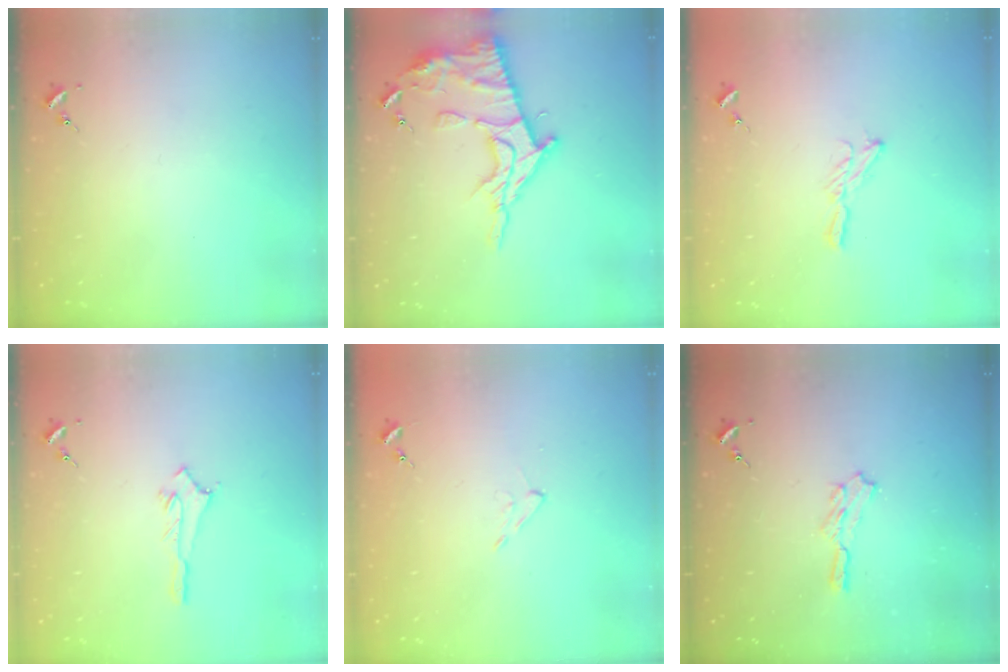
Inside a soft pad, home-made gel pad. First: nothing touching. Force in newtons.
{"total": 16.7, "press": 16.7, "slide": 1.6}
{"total": 6.3, "press": 6.3, "slide": 0.3}
{"total": 2.9, "press": 2.8, "slide": 0.4}
{"total": 4.3, "press": 4.3, "slide": 0.7}
{"total": 5.0, "press": 5.0, "slide": 0.8}